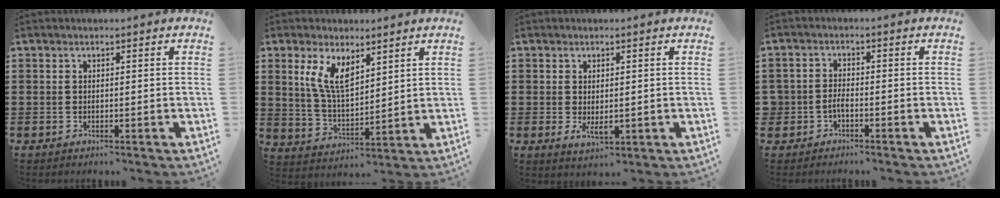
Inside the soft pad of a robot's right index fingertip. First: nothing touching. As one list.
[{"total": 7.3, "force": [4.1, 3.0, 5.2], "torque": [-0.114, -0.006, 0.075]}, {"total": 2.7, "force": [-0.2, 1.3, 2.3], "torque": [-0.042, 0.002, -0.002]}, {"total": 2.1, "force": [-1.2, 1.5, 0.9], "torque": [-0.029, 0.000, -0.027]}]